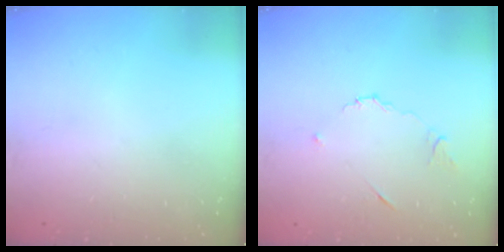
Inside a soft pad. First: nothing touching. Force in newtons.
{"total": 6.5, "press": 6.4, "slide": 0.6}